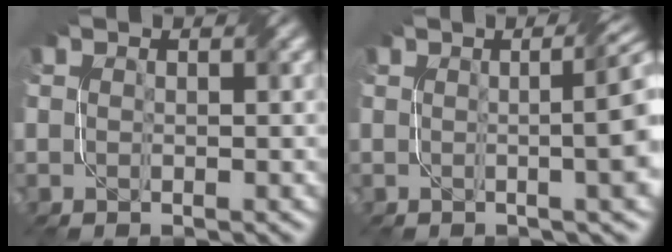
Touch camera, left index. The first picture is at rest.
{"total": 8.1, "force": [0.6, 2.9, 7.5], "torque": [-0.041, 0.027, -0.006]}